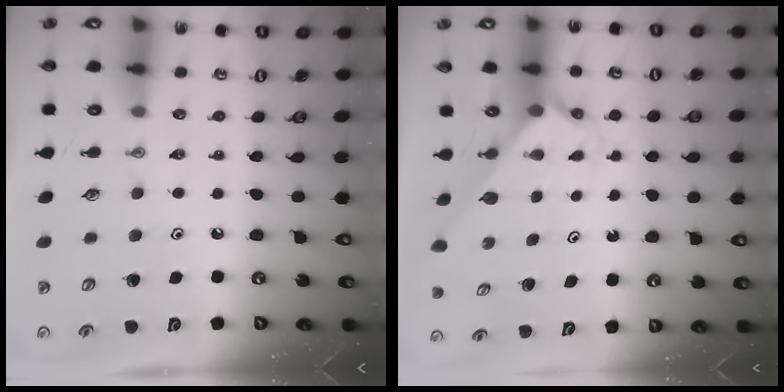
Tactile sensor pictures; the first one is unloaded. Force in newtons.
{"total": 2.1, "press": 2.1, "slide": 0.2}